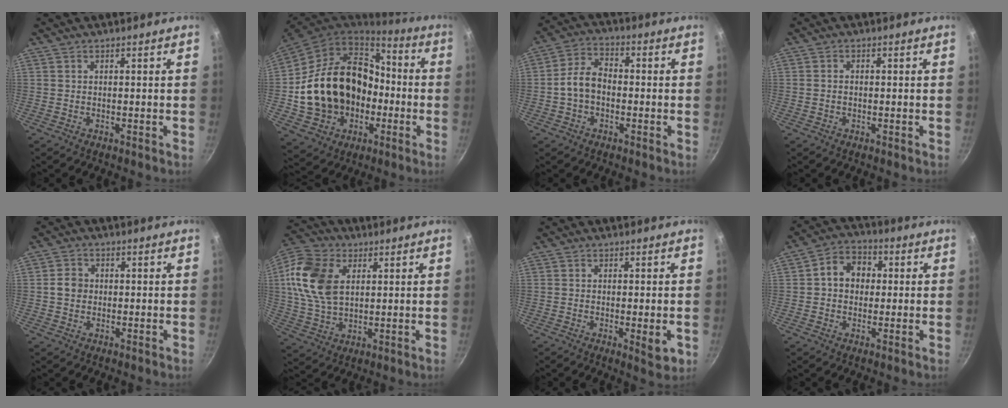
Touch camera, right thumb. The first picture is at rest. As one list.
[{"total": 23.9, "force": [-2.3, 19.0, 14.3], "torque": [-0.231, 0.054, -0.013]}, {"total": 7.4, "force": [-1.2, 5.2, 5.1], "torque": [-0.080, 0.031, -0.034]}, {"total": 1.2, "force": [-0.2, 0.9, 0.7], "torque": [-0.014, 0.006, -0.005]}, {"total": 3.6, "force": [-0.1, 3.1, 1.7], "torque": [-0.016, 0.010, -0.007]}, {"total": 15.7, "force": [3.6, 10.6, 11.0], "torque": [-0.204, 0.001, 0.065]}, {"total": 4.1, "force": [-0.9, 1.1, 3.9], "torque": [-0.059, -0.010, -0.013]}, {"total": 8.2, "force": [0.7, 6.7, 4.6], "torque": [-0.041, 0.018, -0.004]}]